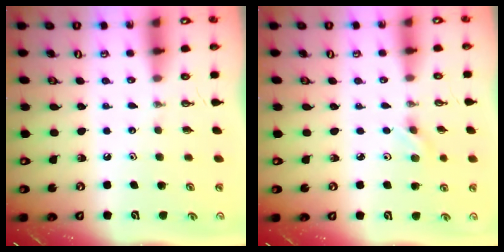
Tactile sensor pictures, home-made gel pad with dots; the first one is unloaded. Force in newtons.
{"total": 2.7, "press": 2.3, "slide": 1.4}